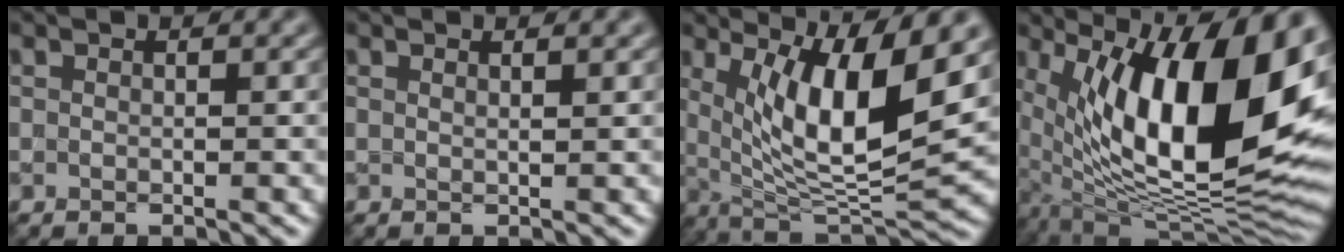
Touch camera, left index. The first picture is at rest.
{"total": 0.7, "force": [0.6, 0.0, 0.3], "torque": [-0.001, 0.001, 0.010]}
{"total": 10.2, "force": [3.1, 2.8, 9.4], "torque": [-0.151, -0.015, 0.059]}
{"total": 17.5, "force": [4.3, 7.1, 15.4], "torque": [-0.242, 0.007, 0.072]}